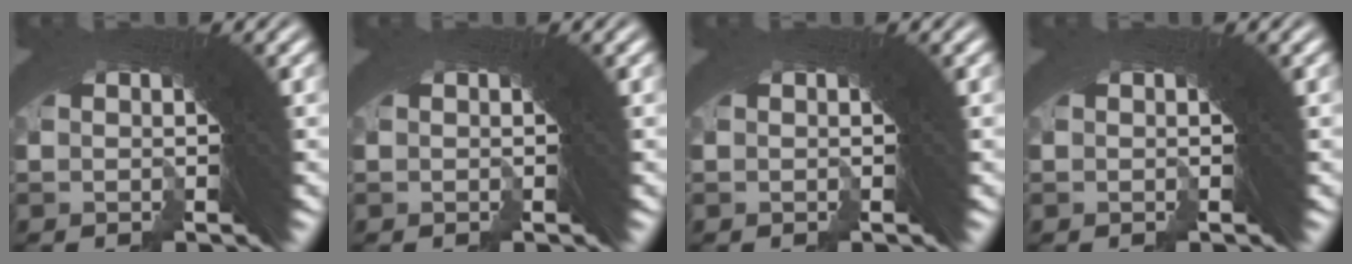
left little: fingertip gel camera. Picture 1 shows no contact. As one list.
[{"total": 0.0}, {"total": 0.0}, {"total": 0.0}]